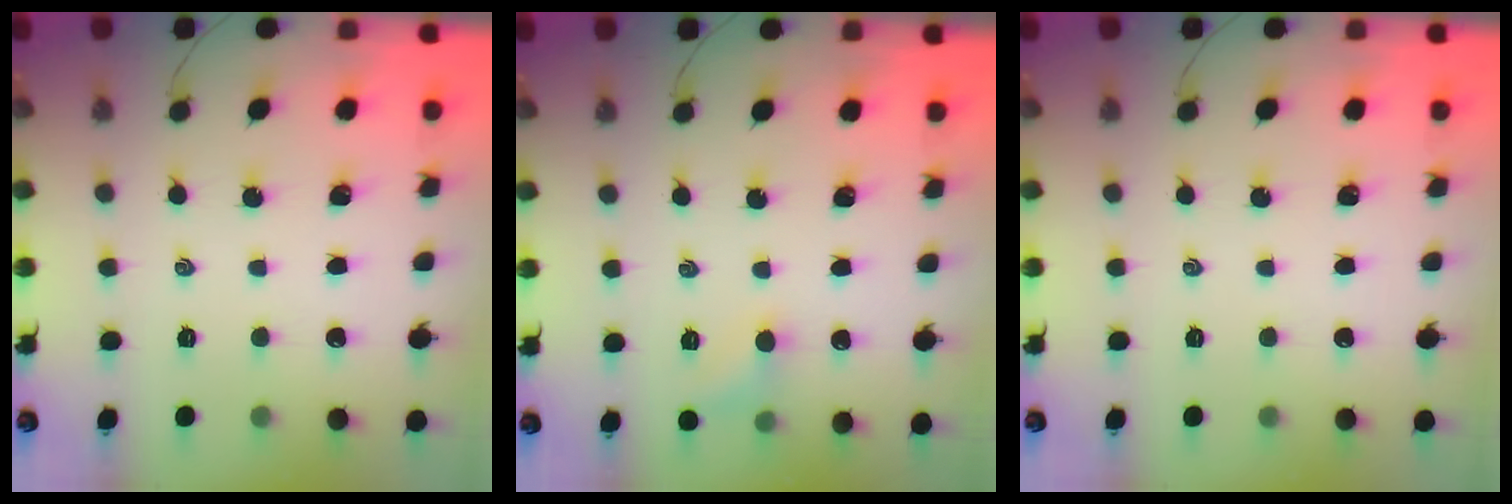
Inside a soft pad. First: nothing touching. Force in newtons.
{"total": 5.8, "press": 5.6, "slide": 1.6}
{"total": 0.0}